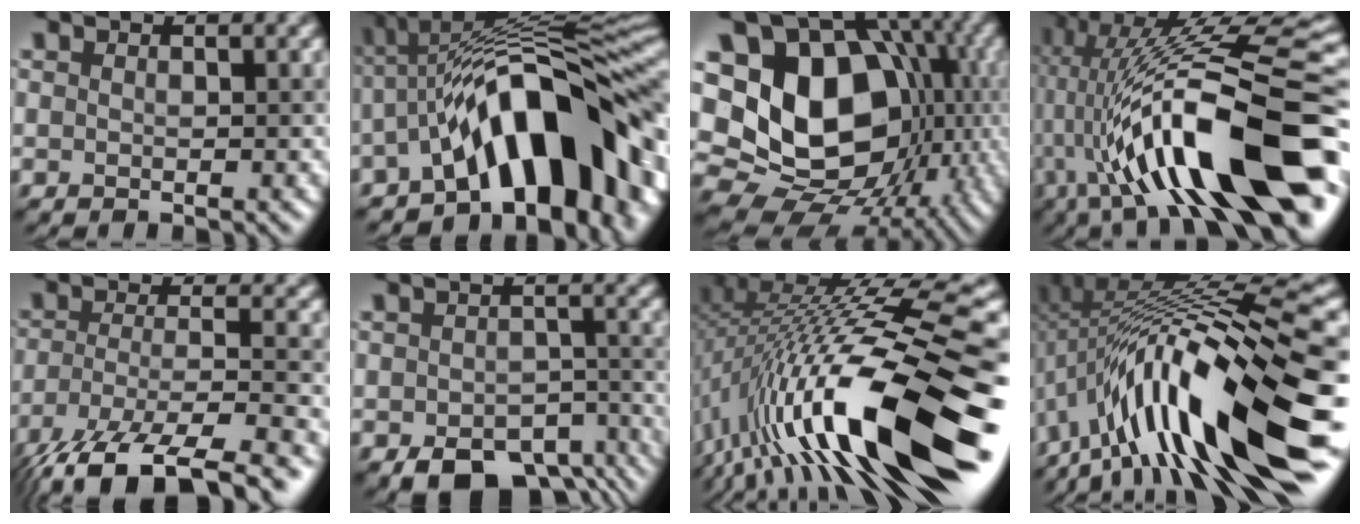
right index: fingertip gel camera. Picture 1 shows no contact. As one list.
[{"total": 13.5, "force": [-4.5, 5.5, 11.5], "torque": [-0.143, 0.020, -0.076]}, {"total": 20.4, "force": [0.2, 15.9, 12.8], "torque": [-0.199, 0.010, 0.012]}, {"total": 16.5, "force": [-3.2, 3.9, 15.8], "torque": [-0.242, 0.029, -0.049]}, {"total": 13.1, "force": [-9.1, 4.3, 8.3], "torque": [-0.181, -0.034, -0.138]}, {"total": 8.4, "force": [-5.6, 4.3, 4.5], "torque": [-0.058, -0.030, -0.077]}, {"total": 19.3, "force": [-4.3, 5.4, 18.0], "torque": [-0.292, 0.033, -0.090]}, {"total": 15.8, "force": [-4.2, 3.7, 14.8], "torque": [-0.242, 0.031, -0.068]}]